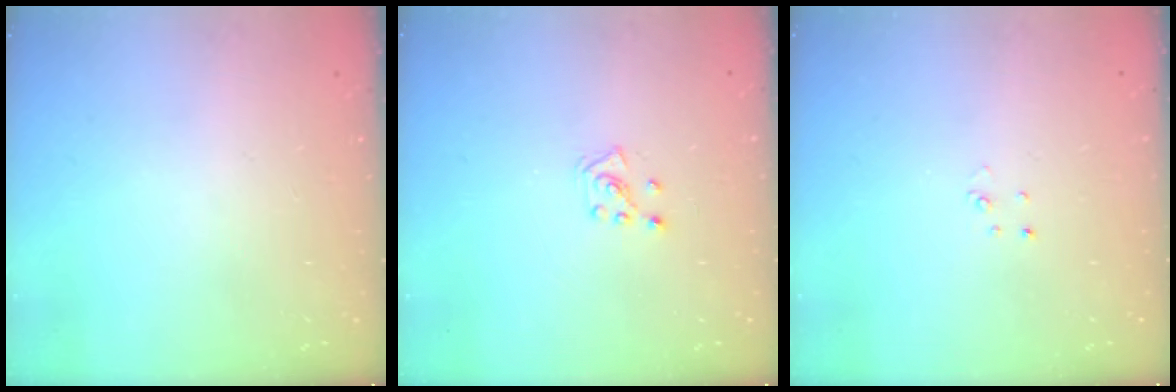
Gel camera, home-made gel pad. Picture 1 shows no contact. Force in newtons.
{"total": 3.8, "press": 3.8, "slide": 0.4}
{"total": 2.0, "press": 2.0, "slide": 0.2}